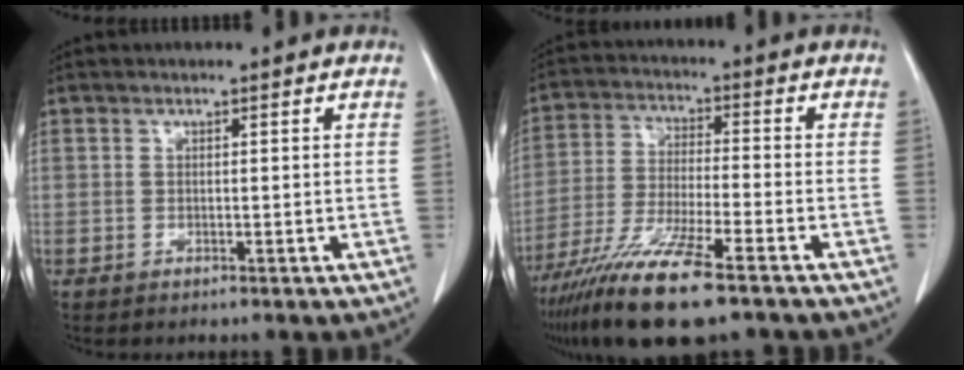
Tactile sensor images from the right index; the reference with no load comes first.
{"total": 13.8, "force": [-9.4, 1.0, 10.1], "torque": [-0.203, -0.040, -0.171]}